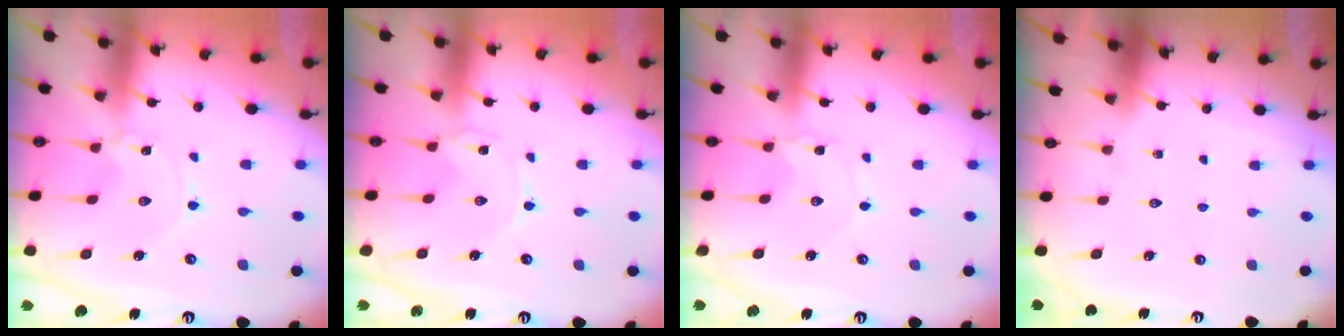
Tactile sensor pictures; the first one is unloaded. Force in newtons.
{"total": 0.0}
{"total": 0.0}
{"total": 0.0}